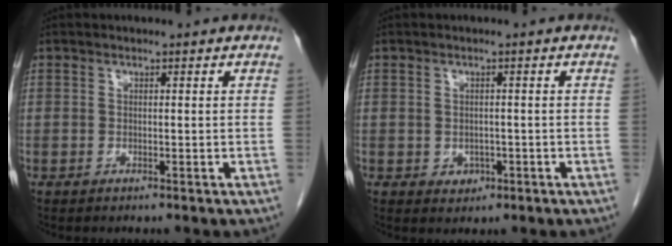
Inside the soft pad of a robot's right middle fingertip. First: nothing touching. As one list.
[{"total": 1.9, "force": [-0.6, 1.6, 0.8], "torque": [-0.008, 0.004, -0.002]}]